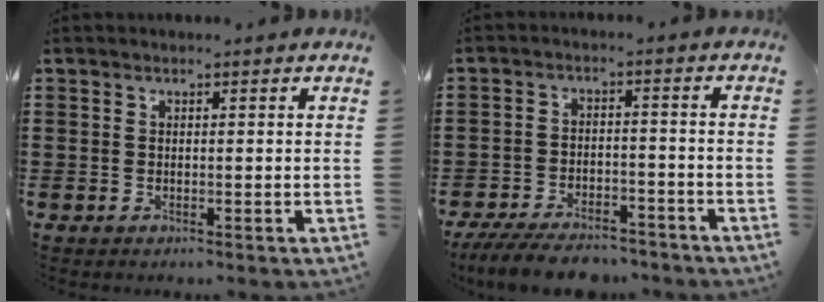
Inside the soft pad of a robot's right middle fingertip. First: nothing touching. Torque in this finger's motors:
{"motor_torque": [0.79, 0.64, 0.21, 0.10]}